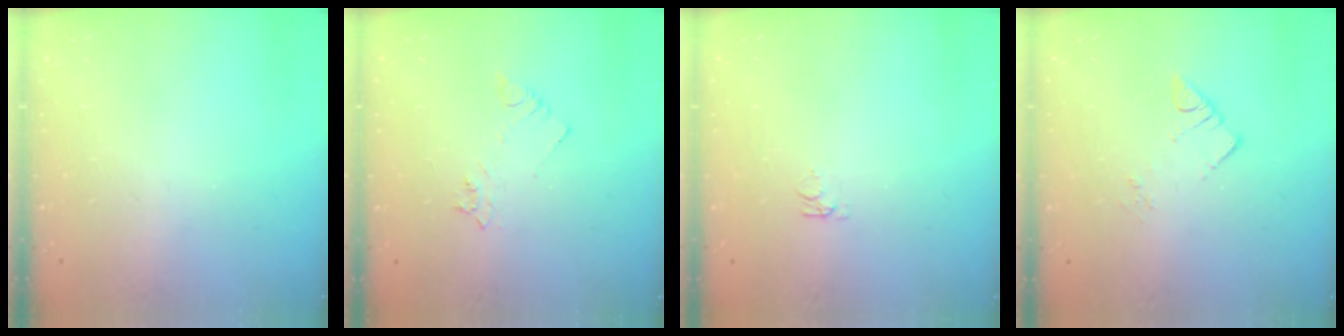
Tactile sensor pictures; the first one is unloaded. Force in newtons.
{"total": 3.3, "press": 3.2, "slide": 0.5}
{"total": 4.1, "press": 4.1, "slide": 0.6}
{"total": 2.6, "press": 2.6, "slide": 0.1}